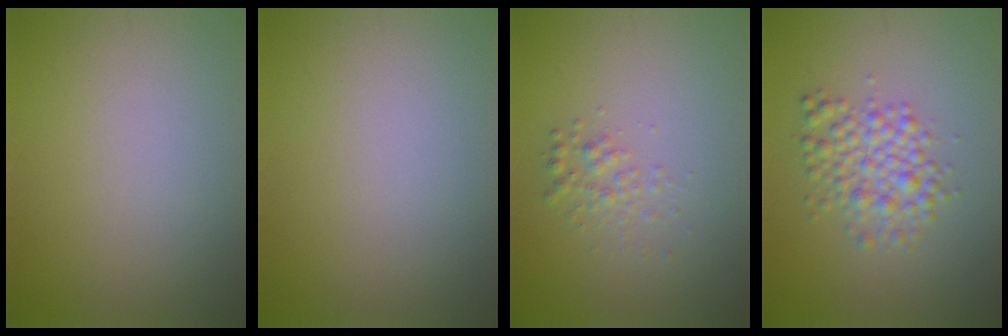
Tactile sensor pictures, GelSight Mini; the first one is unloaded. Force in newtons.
{"total": 0.0}
{"total": 1.5, "press": 1.5, "slide": 0.1}
{"total": 3.6, "press": 3.6, "slide": 0.1}